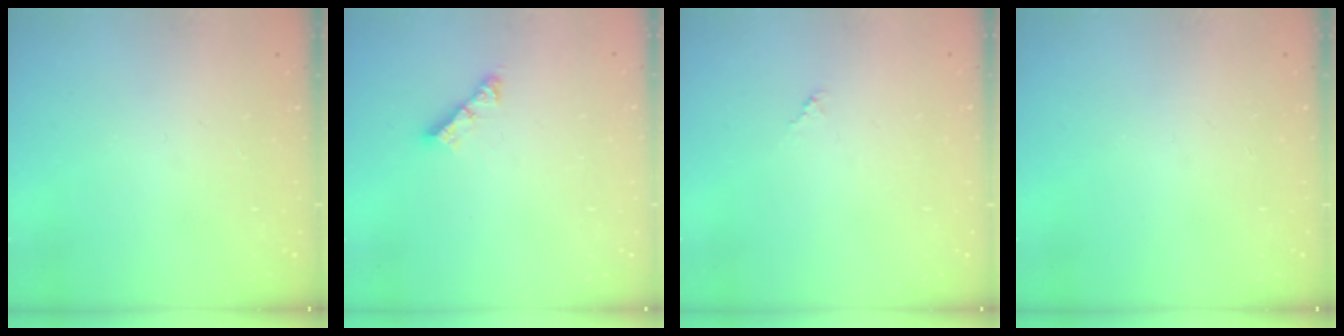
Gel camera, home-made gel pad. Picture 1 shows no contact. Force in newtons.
{"total": 5.2, "press": 5.2, "slide": 0.4}
{"total": 0.0}
{"total": 0.0}